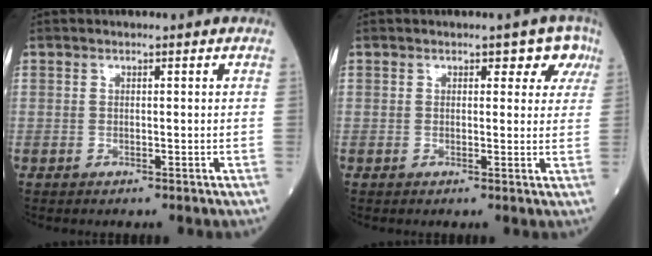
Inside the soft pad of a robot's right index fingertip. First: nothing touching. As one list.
[{"total": 3.5, "force": [1.8, 2.2, 2.0], "torque": [-0.002, 0.008, 0.012]}]